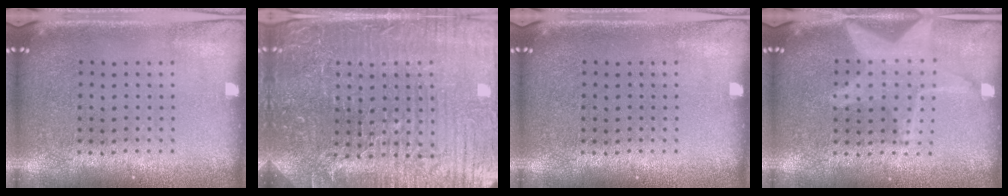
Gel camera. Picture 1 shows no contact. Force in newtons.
{"total": 5.7, "press": 5.3, "slide": 2.1}
{"total": 0.0}
{"total": 2.1, "press": 2.1, "slide": 0.2}